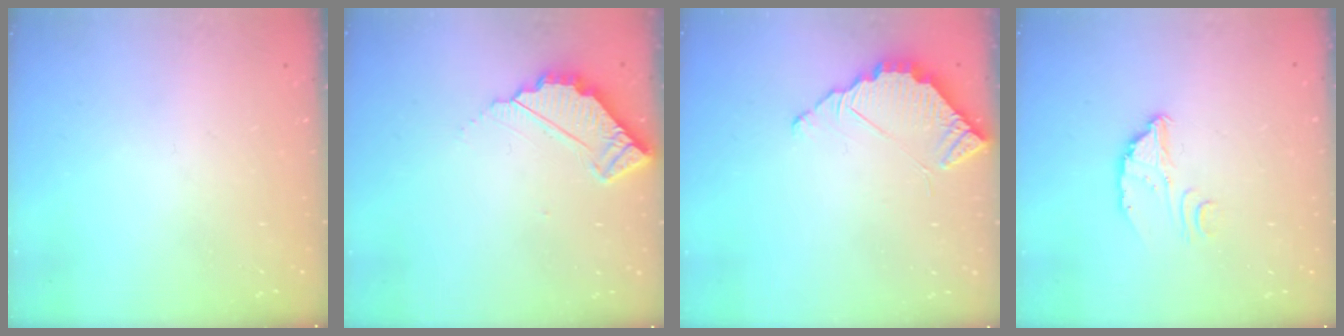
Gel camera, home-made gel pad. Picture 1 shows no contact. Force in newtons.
{"total": 4.7, "press": 4.7, "slide": 0.4}
{"total": 4.0, "press": 4.0, "slide": 0.3}
{"total": 2.9, "press": 2.9, "slide": 0.2}